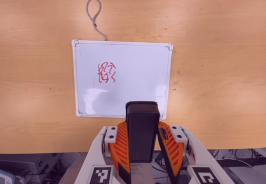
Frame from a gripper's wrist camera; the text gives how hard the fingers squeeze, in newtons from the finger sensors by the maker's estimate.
{"total": 5.0, "left": 4.4, "right": 5.6}